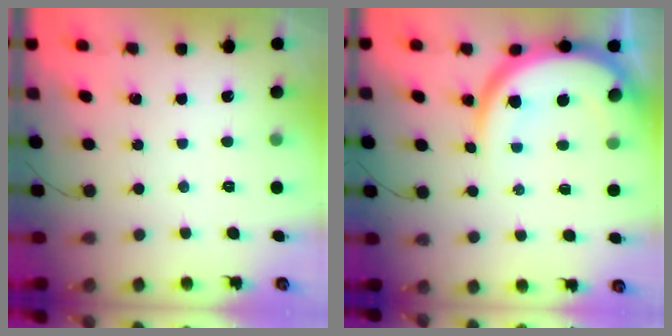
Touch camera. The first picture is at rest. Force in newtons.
{"total": 12.9, "press": 12.8, "slide": 1.2}